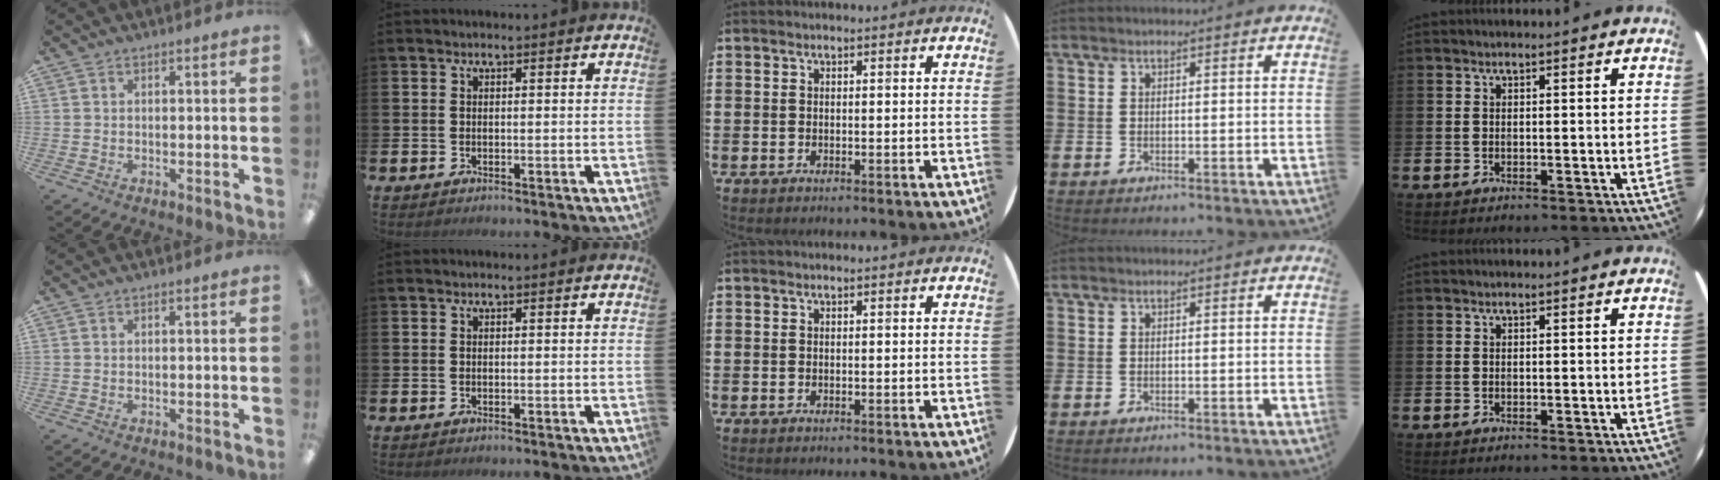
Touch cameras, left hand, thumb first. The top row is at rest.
{}